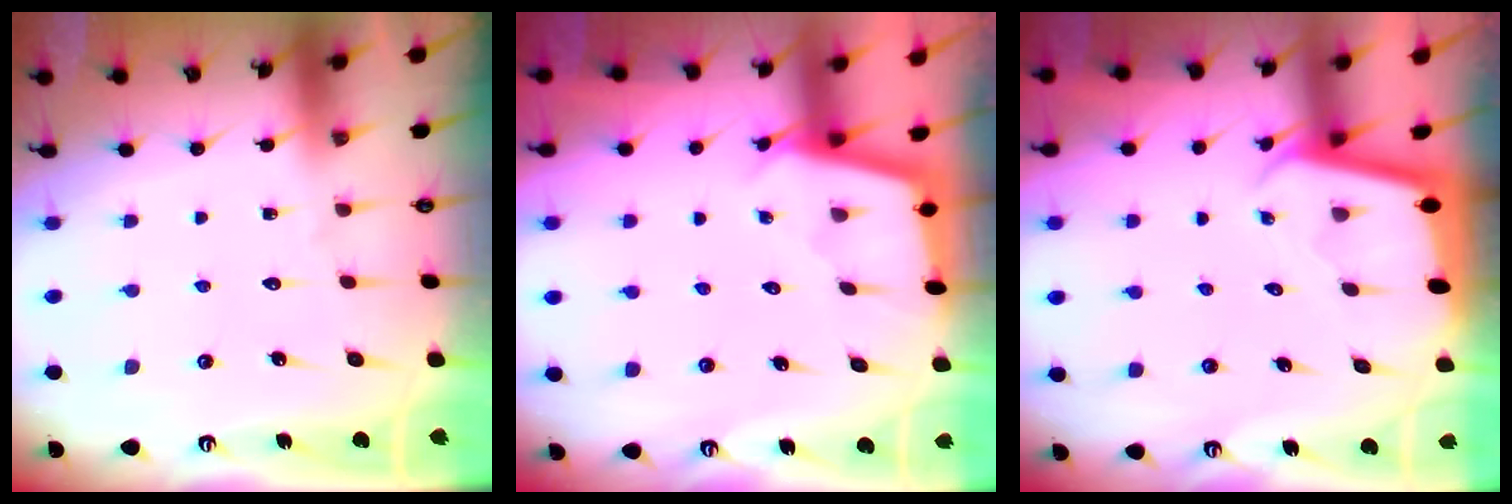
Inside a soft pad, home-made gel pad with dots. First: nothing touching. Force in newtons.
{"total": 2.5, "press": 2.4, "slide": 0.3}
{"total": 1.9, "press": 1.9, "slide": 0.1}